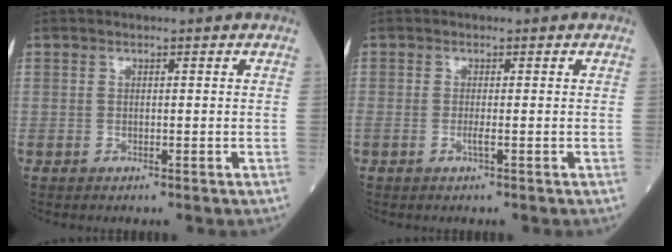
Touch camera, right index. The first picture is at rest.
{"total": 0.9, "force": [-0.2, -0.3, 0.8], "torque": [-0.018, -0.002, -0.005]}